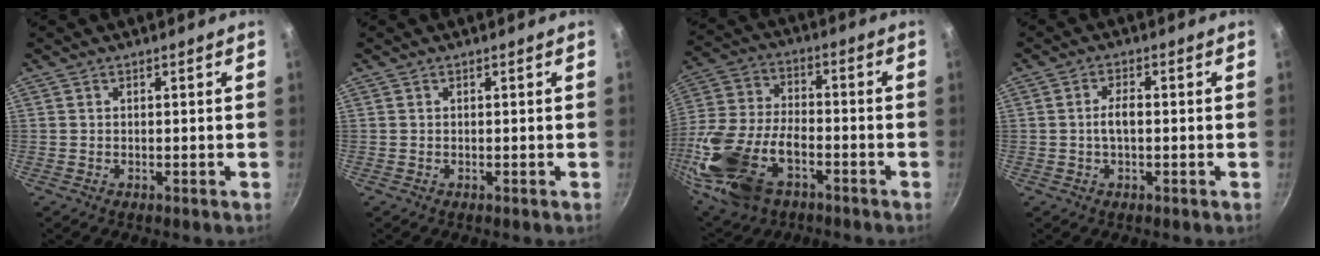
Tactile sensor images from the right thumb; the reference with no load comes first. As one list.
[{"total": 0.0}, {"total": 21.3, "force": [-8.3, 12.5, 15.1], "torque": [-0.325, 0.017, -0.159]}, {"total": 3.2, "force": [-0.3, 1.4, 2.8], "torque": [-0.052, 0.011, -0.007]}]